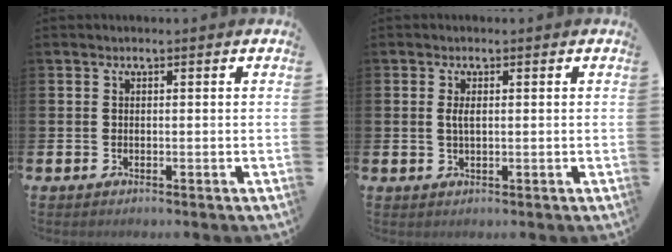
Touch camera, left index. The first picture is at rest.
{"total": 1.8, "force": [0.4, 0.7, 1.6], "torque": [-0.028, 0.003, 0.004]}